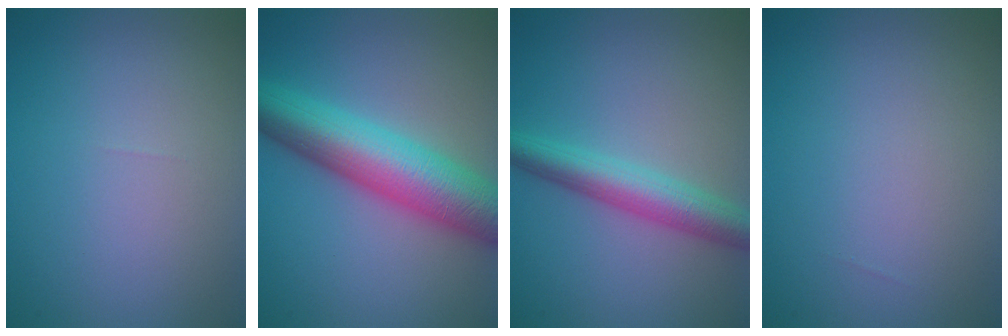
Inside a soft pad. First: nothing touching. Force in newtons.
{"total": 9.6, "press": 9.6, "slide": 0.3}
{"total": 4.8, "press": 4.8, "slide": 0.2}
{"total": 0.0}